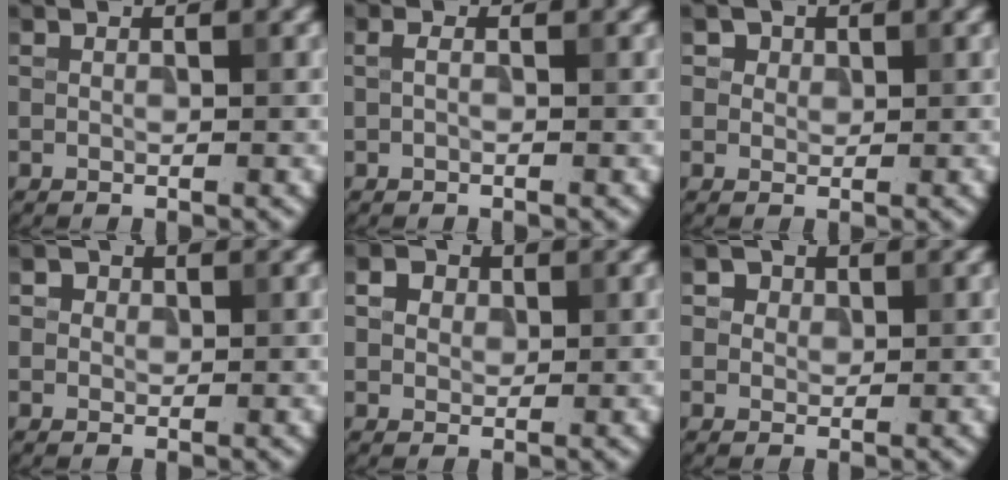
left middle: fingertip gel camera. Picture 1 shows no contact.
{"total": 0.8, "force": [0.0, 0.4, 0.7], "torque": [-0.018, -0.002, -0.002]}
{"total": 2.2, "force": [1.4, 1.6, 0.8], "torque": [-0.020, 0.000, 0.022]}
{"total": 1.7, "force": [0.9, 1.3, 0.7], "torque": [-0.011, 0.006, 0.003]}
{"total": 3.0, "force": [1.5, 2.1, 1.4], "torque": [-0.036, 0.005, 0.024]}
{"total": 2.7, "force": [1.6, 1.9, 1.0], "torque": [-0.023, 0.004, 0.021]}